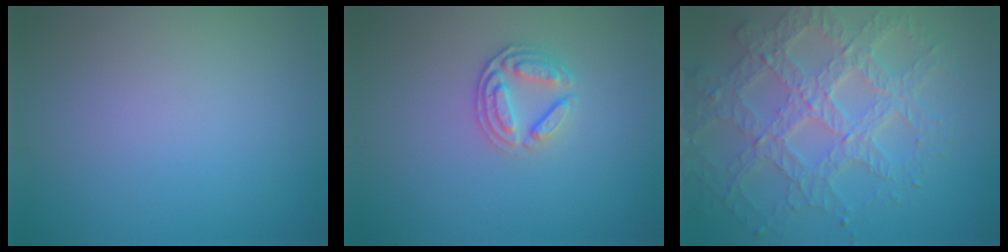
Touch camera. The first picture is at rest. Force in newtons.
{"total": 2.7, "press": 2.4, "slide": 1.2}
{"total": 8.1, "press": 6.0, "slide": 5.5}